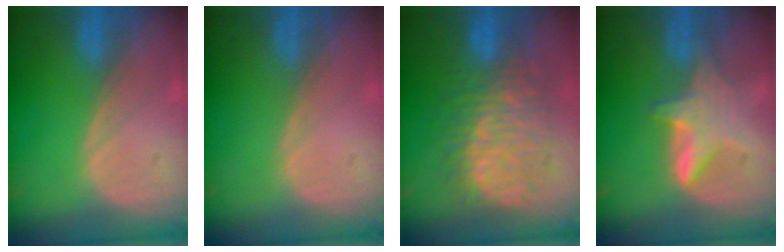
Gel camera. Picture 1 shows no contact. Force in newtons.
{"total": 0.0}
{"total": 12.0, "press": 11.9, "slide": 1.3}
{"total": 5.8, "press": 5.6, "slide": 1.5}